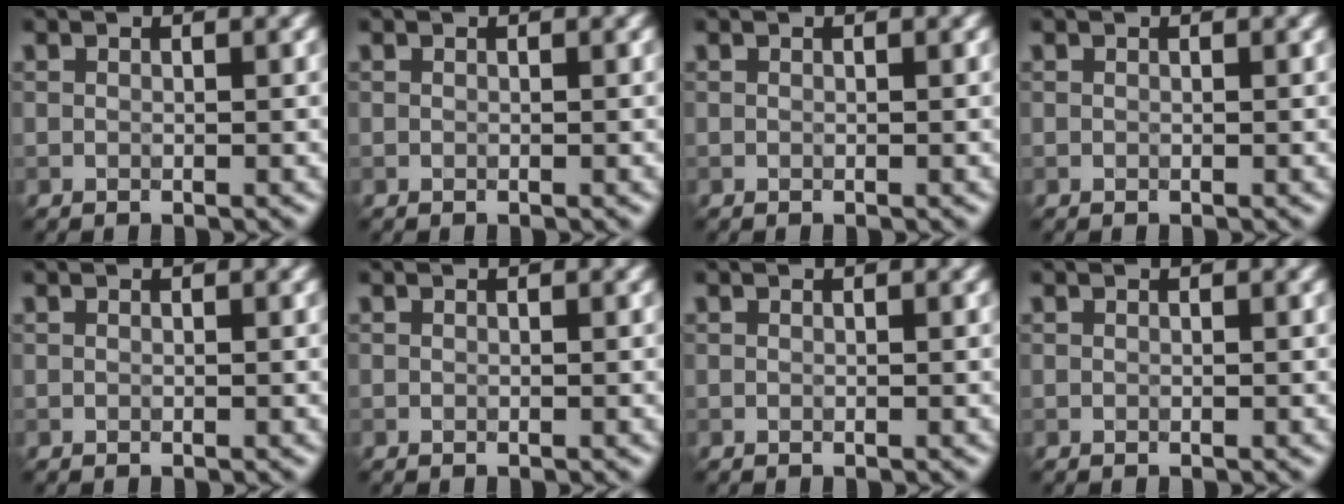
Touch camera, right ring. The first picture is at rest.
{"total": 0.0}
{"total": 0.0}
{"total": 0.0}
{"total": 0.0}
{"total": 0.0}
{"total": 0.0}
{"total": 0.0}